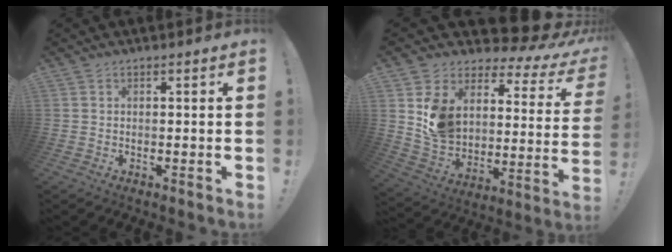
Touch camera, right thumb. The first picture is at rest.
{"total": 10.1, "force": [4.4, 6.7, 6.2], "torque": [-0.105, -0.050, 0.075]}